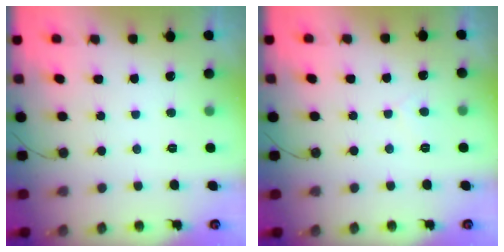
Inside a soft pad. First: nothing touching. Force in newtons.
{"total": 4.2, "press": 4.1, "slide": 0.4}